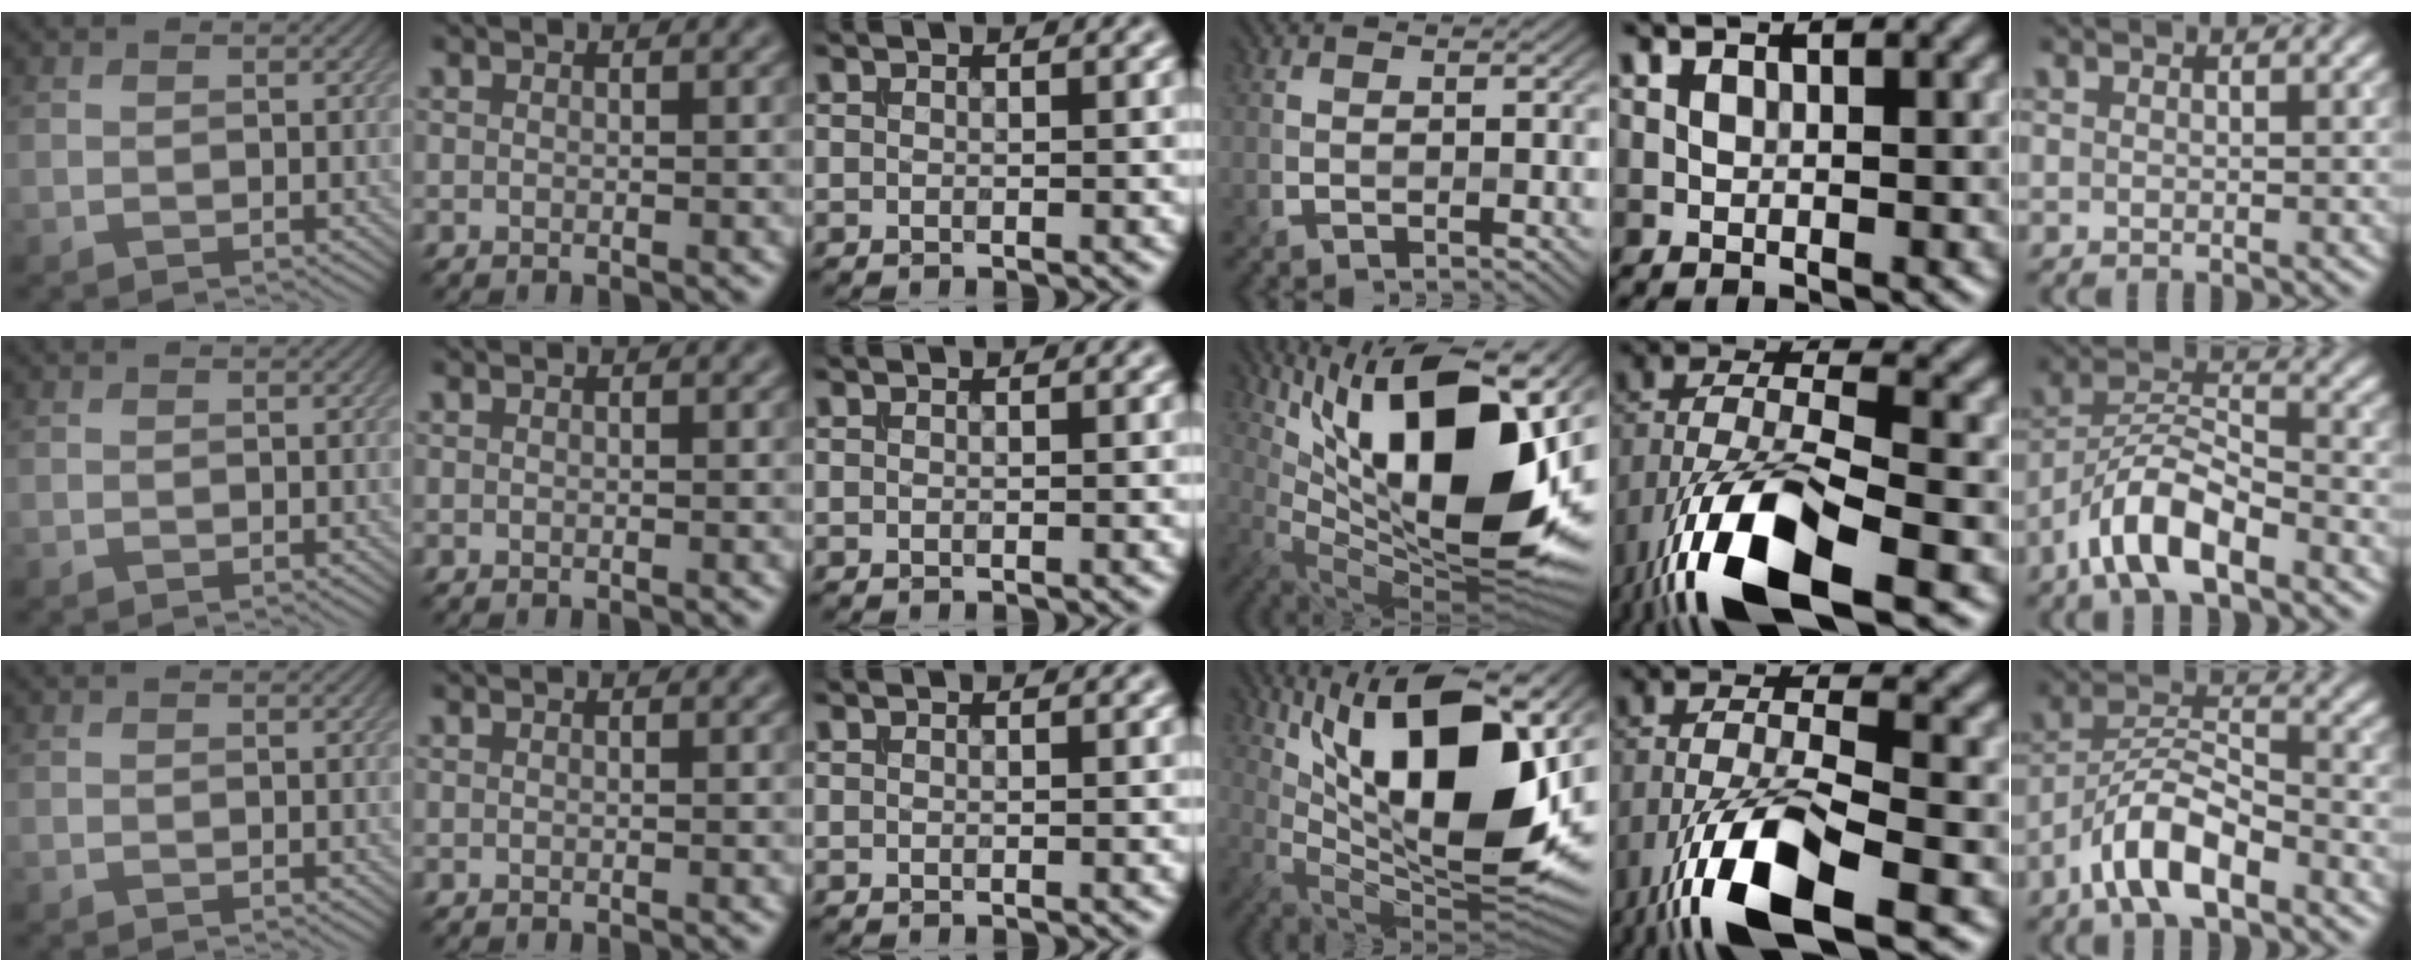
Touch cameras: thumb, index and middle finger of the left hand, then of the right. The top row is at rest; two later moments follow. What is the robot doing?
{"motion": "insert", "object": "bucket"}